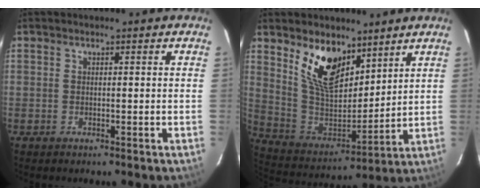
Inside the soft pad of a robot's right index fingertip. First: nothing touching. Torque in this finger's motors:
{"motor_torque": [0.86, 1.11, 0.26, 0.13]}